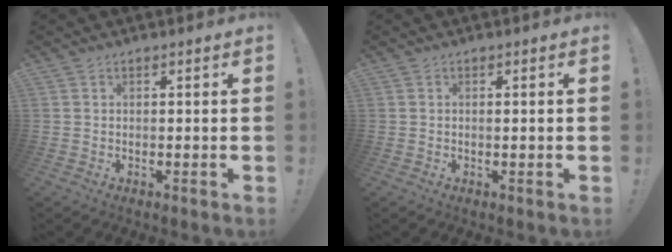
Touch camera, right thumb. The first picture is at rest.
{"total": 0.7, "force": [0.0, -0.2, 0.6], "torque": [-0.004, -0.005, -0.003]}